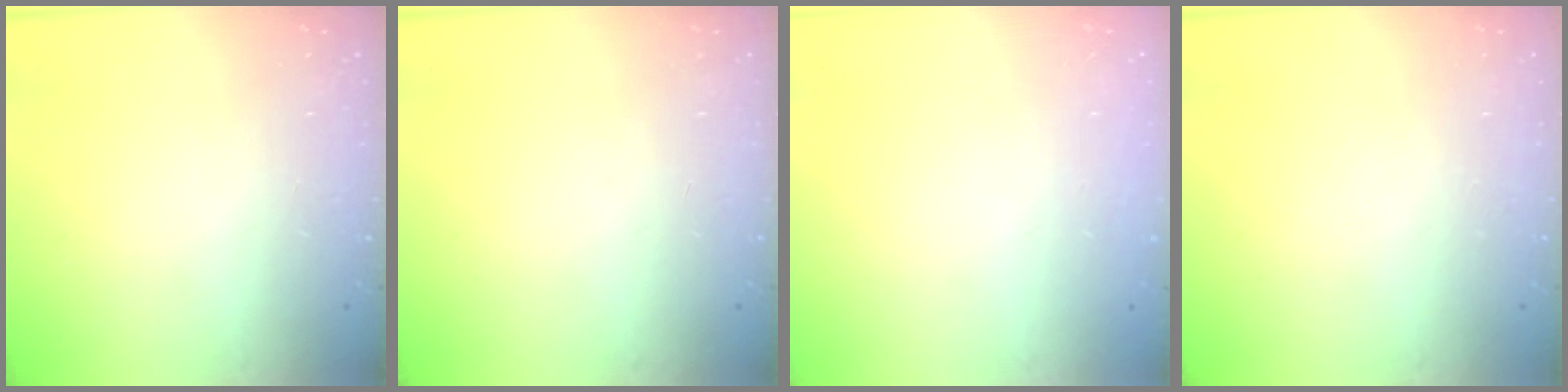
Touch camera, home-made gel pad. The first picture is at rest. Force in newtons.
{"total": 0.0}
{"total": 0.0}
{"total": 0.0}